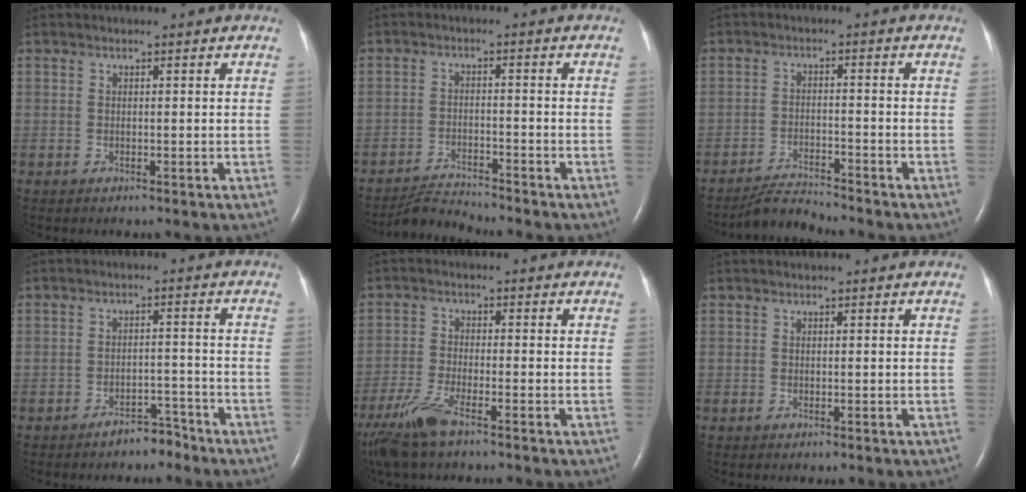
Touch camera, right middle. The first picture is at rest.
{"total": 4.2, "force": [-4.1, -1.0, -0.3], "torque": [-0.007, -0.018, -0.072]}
{"total": 4.1, "force": [-4.0, -0.9, 0.0], "torque": [-0.011, -0.018, -0.070]}
{"total": 3.5, "force": [-3.1, 1.2, 1.1], "torque": [-0.020, 0.003, -0.049]}
{"total": 7.4, "force": [-5.3, 1.0, 5.1], "torque": [-0.118, -0.021, -0.105]}
{"total": 0.0}